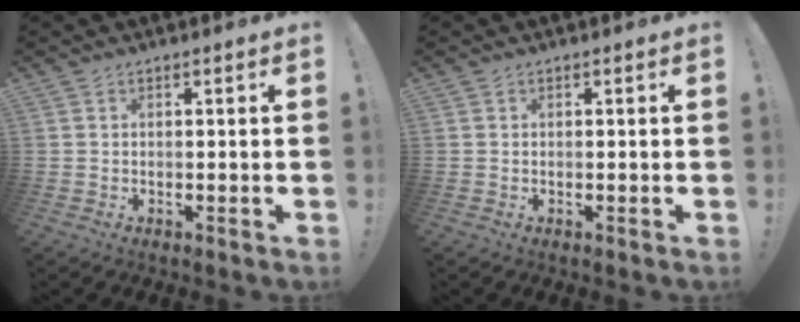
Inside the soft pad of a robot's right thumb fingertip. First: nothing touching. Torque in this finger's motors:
{"motor_torque": [0.10, 0.14, -0.08, 0.09, 0.08]}